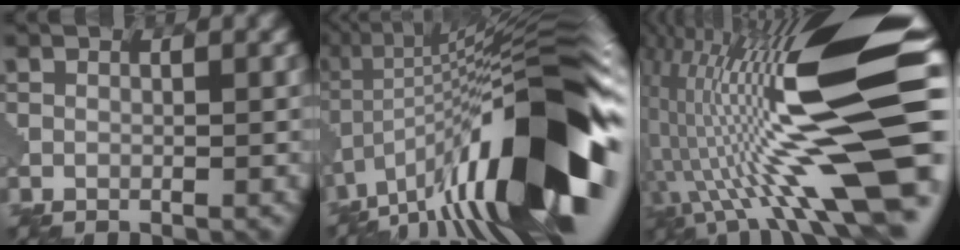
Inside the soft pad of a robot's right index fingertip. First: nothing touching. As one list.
[{"total": 17.0, "force": [-6.7, 4.5, 15.0], "torque": [-0.244, 0.029, -0.119]}, {"total": 16.6, "force": [0.8, 3.7, 16.2], "torque": [-0.284, 0.023, 0.020]}]